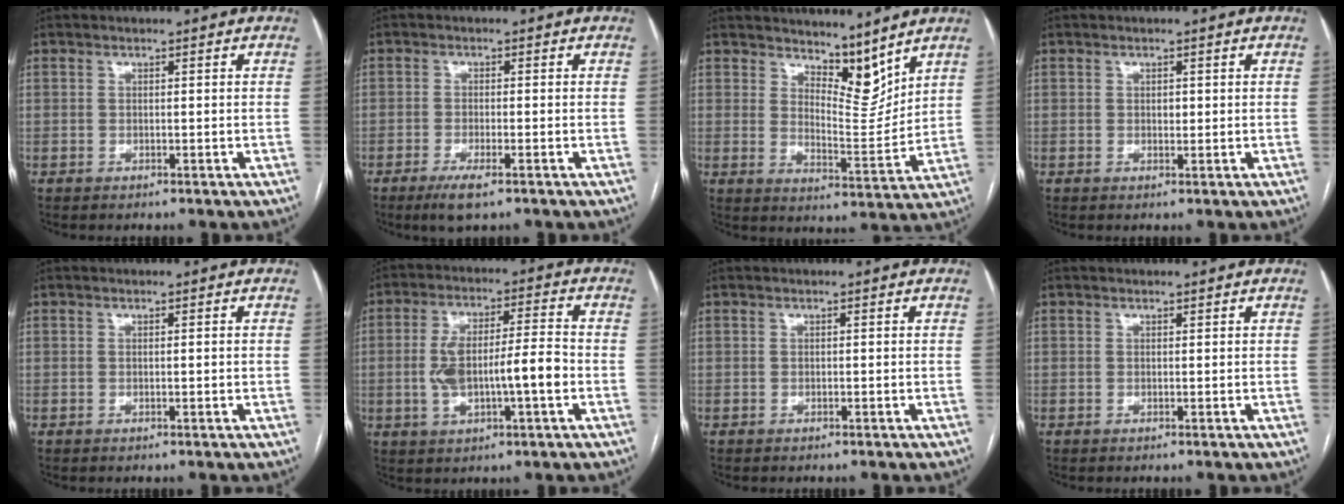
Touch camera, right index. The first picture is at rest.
{"total": 4.0, "force": [-2.6, 0.6, 3.1], "torque": [-0.058, -0.008, -0.043]}
{"total": 2.5, "force": [2.3, 0.6, 0.9], "torque": [-0.013, -0.007, 0.038]}
{"total": 1.0, "force": [0.2, 0.7, 0.8], "torque": [-0.008, 0.000, 0.004]}
{"total": 0.6, "force": [0.0, 0.0, 0.6], "torque": [-0.012, 0.002, 0.003]}
{"total": 10.8, "force": [-1.8, 2.6, 10.4], "torque": [-0.197, 0.021, -0.024]}
{"total": 0.0}
{"total": 0.0}